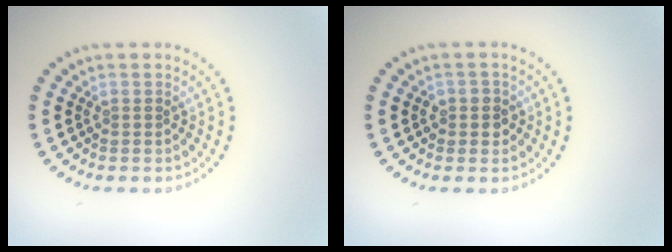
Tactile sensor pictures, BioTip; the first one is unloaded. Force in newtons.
{"total": 1.6, "press": 1.4, "slide": 0.7}